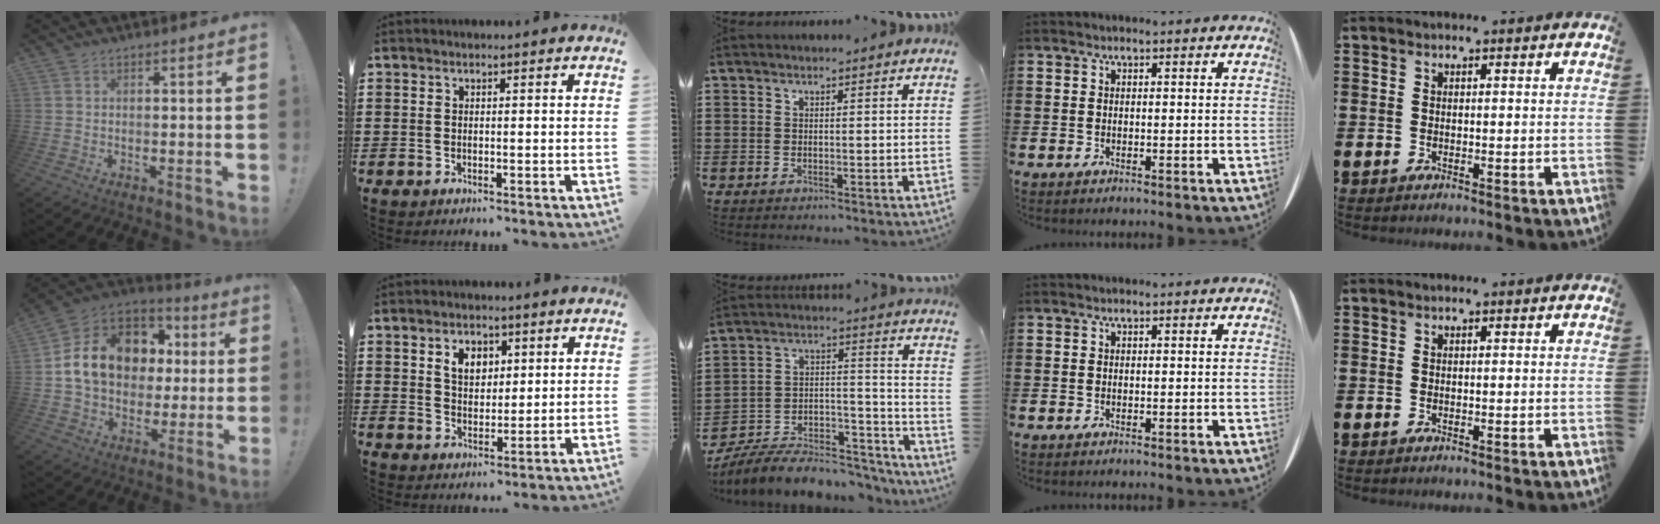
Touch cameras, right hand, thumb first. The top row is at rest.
{"thumb": {"total": 17.7, "force": [3.1, 13.8, 10.7], "torque": [-0.164, 0.002, 0.072]}, "index": {"total": 4.3, "force": [1.7, 3.0, 2.5], "torque": [-0.052, 0.008, 0.027]}, "middle": {"total": 8.5, "force": [-7.8, 2.2, 2.7], "torque": [-0.040, 0.024, -0.147]}}